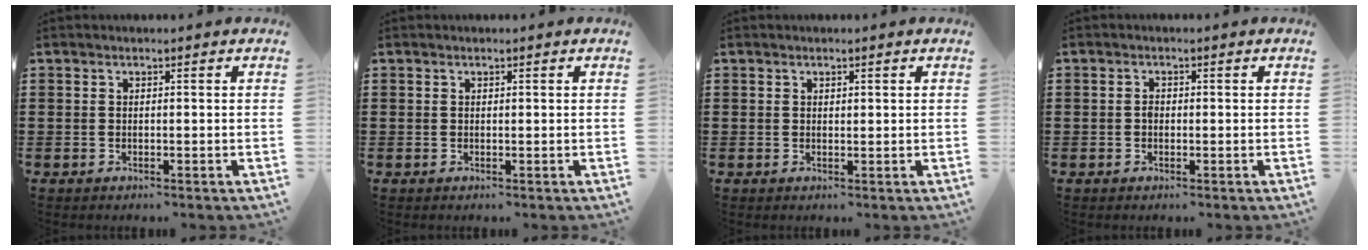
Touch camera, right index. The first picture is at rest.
{"total": 0.0}
{"total": 0.6, "force": [0.4, 0.4, 0.2], "torque": [-0.005, 0.003, 0.007]}
{"total": 1.0, "force": [-0.2, 0.7, 0.7], "torque": [-0.016, 0.000, -0.004]}